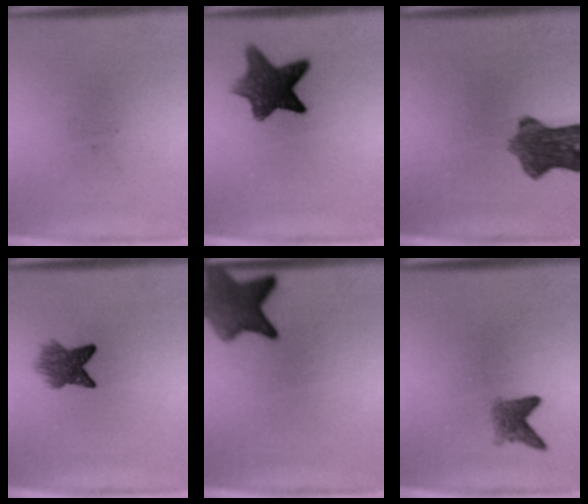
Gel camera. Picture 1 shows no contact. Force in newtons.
{"total": 9.6}
{"total": 8.1}
{"total": 4.7}
{"total": 7.5}
{"total": 2.6}